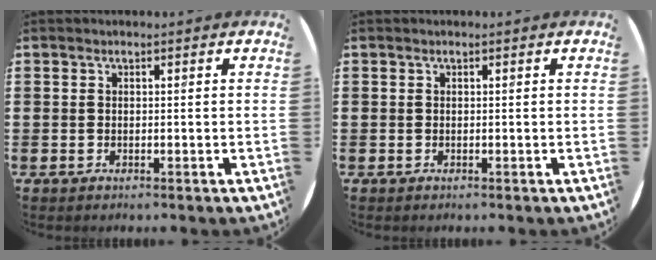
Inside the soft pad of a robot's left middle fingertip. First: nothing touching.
{"total": 0.0}